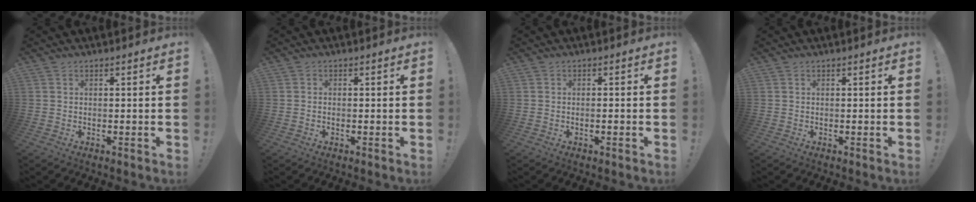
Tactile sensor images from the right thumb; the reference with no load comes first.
{"total": 0.6, "force": [-0.3, 0.4, 0.3], "torque": [-0.013, 0.005, -0.003]}
{"total": 1.3, "force": [-0.9, -0.1, 0.9], "torque": [-0.022, 0.004, -0.014]}
{"total": 0.0}